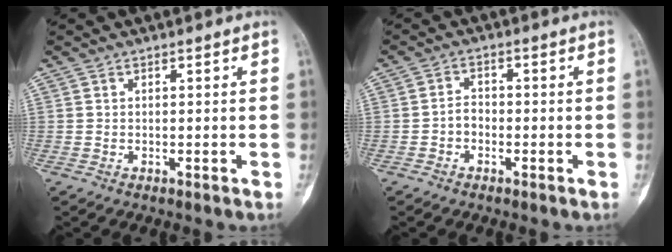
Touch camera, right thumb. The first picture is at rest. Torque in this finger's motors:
{"motor_torque": [0.16, 0.11, 0.12, -0.41, 0.08]}